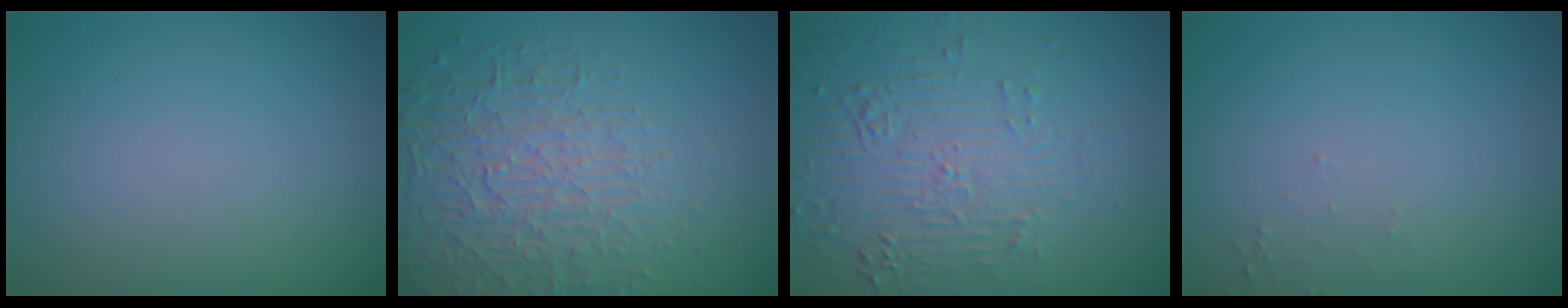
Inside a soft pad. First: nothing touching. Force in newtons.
{"total": 6.6, "press": 5.1, "slide": 4.3}
{"total": 5.9, "press": 3.6, "slide": 4.7}
{"total": 0.6, "press": 0.6, "slide": 0.2}